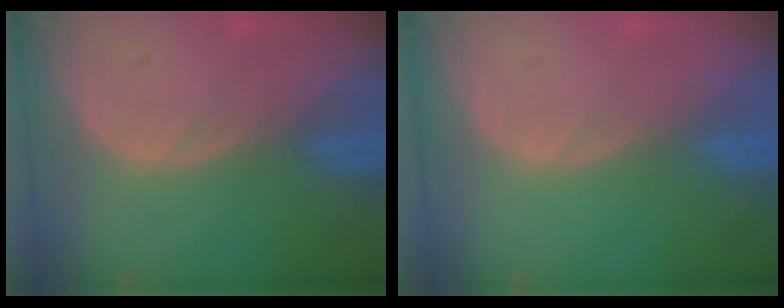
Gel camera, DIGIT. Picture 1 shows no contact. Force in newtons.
{"total": 0.0}